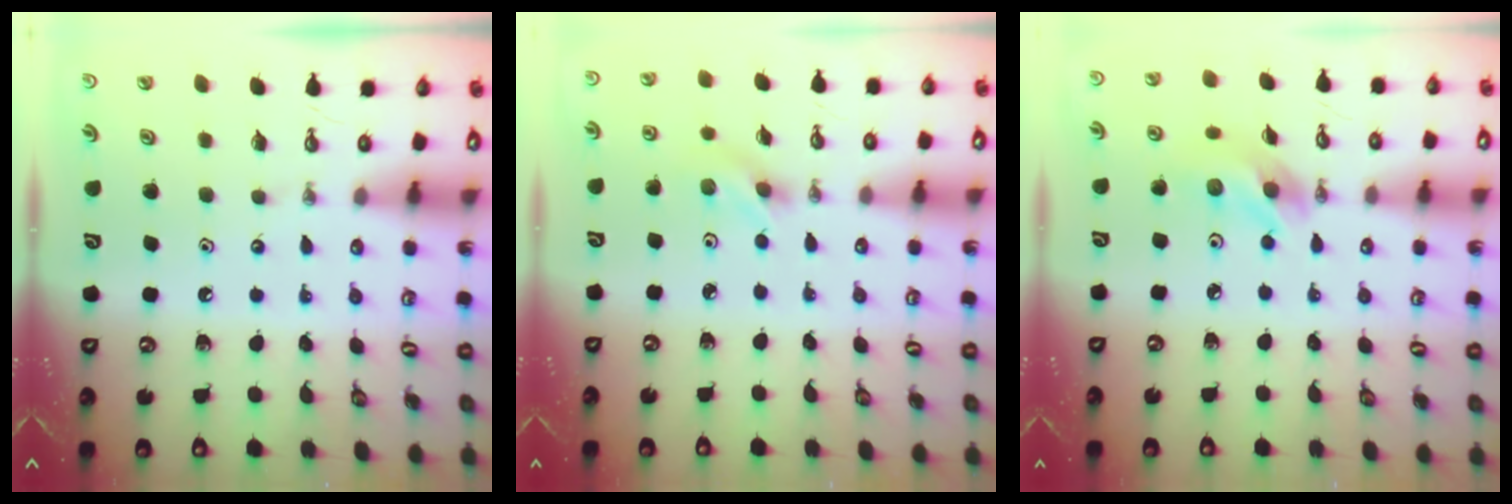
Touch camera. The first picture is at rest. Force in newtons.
{"total": 4.1, "press": 3.9, "slide": 1.3}
{"total": 9.8, "press": 9.8, "slide": 0.8}